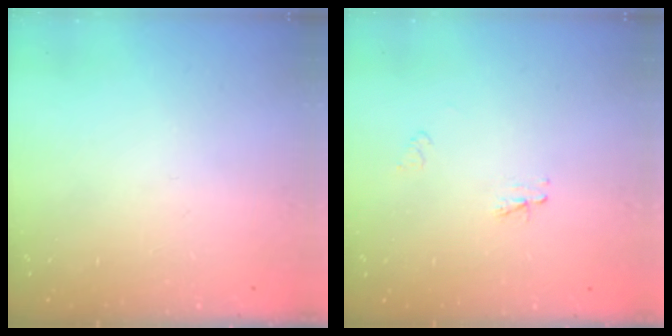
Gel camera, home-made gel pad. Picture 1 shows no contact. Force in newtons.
{"total": 2.3, "press": 2.3, "slide": 0.3}